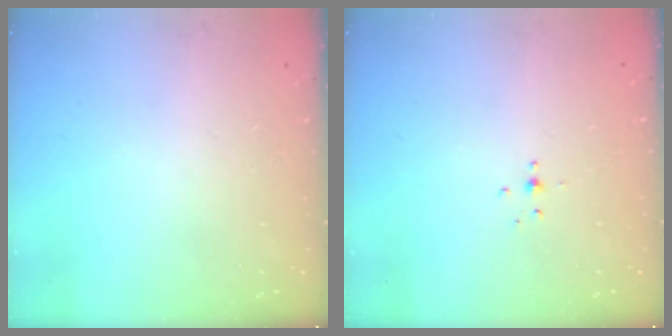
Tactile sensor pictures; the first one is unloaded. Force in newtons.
{"total": 2.1, "press": 1.9, "slide": 0.8}